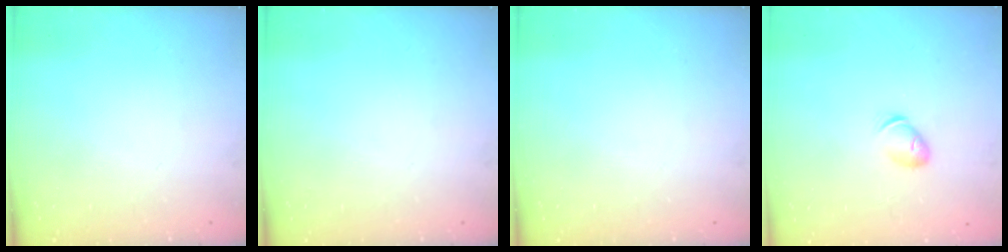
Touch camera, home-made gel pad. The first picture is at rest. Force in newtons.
{"total": 0.0}
{"total": 0.0}
{"total": 7.0, "press": 6.9, "slide": 1.1}